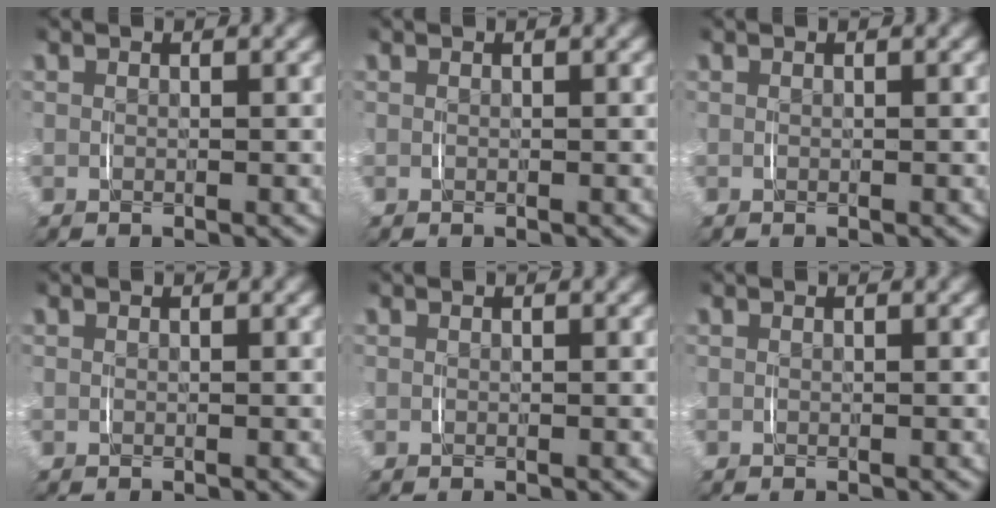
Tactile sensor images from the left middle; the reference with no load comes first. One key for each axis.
{"total": 0.0}
{"total": 0.0}
{"total": 0.0}
{"total": 0.0}
{"total": 0.0}